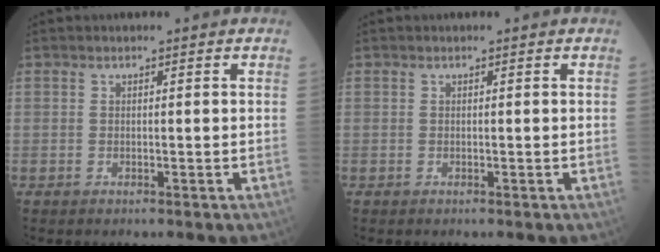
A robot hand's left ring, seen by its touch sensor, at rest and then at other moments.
{"total": 0.0}